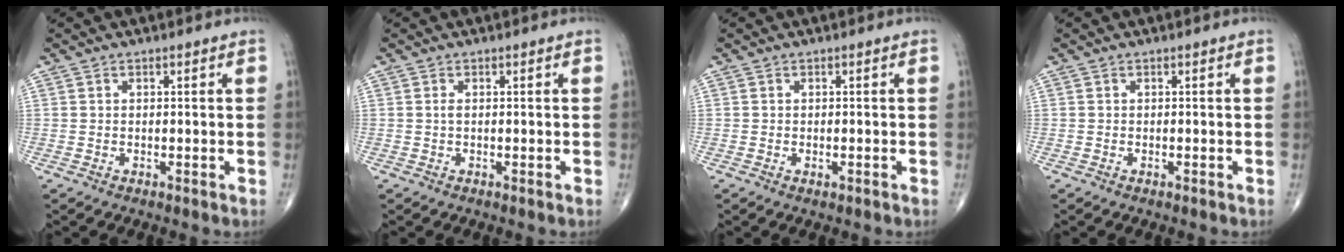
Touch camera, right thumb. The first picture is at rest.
{"total": 0.5, "force": [0.0, 0.2, 0.5], "torque": [-0.014, -0.001, -0.001]}
{"total": 0.7, "force": [-0.3, 0.2, 0.6], "torque": [-0.010, 0.000, -0.004]}
{"total": 0.0}